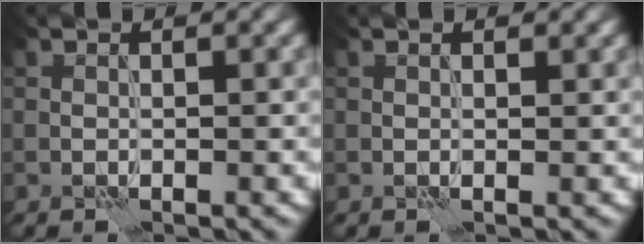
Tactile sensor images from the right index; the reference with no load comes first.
{"total": 1.0, "force": [0.5, 0.2, 0.8], "torque": [-0.015, -0.001, 0.005]}